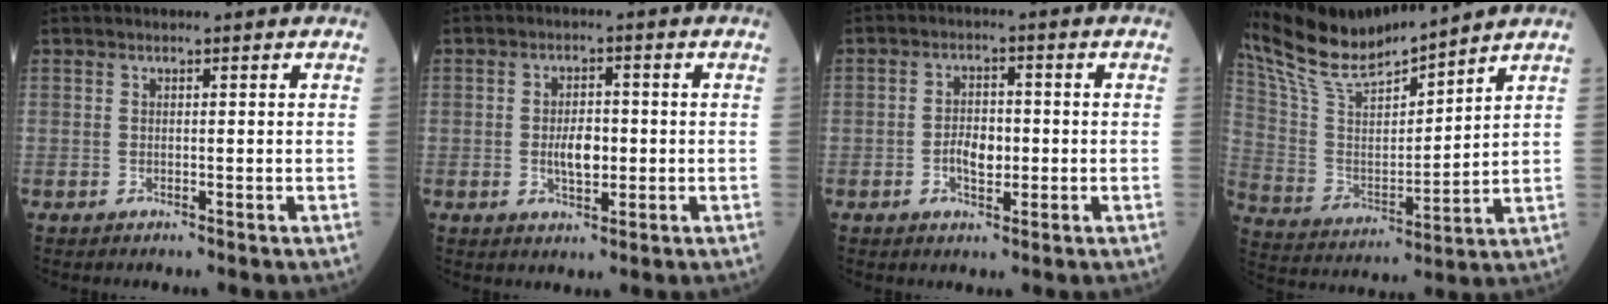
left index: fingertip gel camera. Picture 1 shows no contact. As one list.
[{"total": 4.3, "force": [-0.7, 2.0, 3.7], "torque": [-0.066, -0.002, -0.011]}, {"total": 4.2, "force": [-1.1, 2.2, 3.4], "torque": [-0.063, 0.001, -0.020]}, {"total": 15.4, "force": [14.2, 1.3, 5.8], "torque": [-0.127, 0.009, 0.277]}]